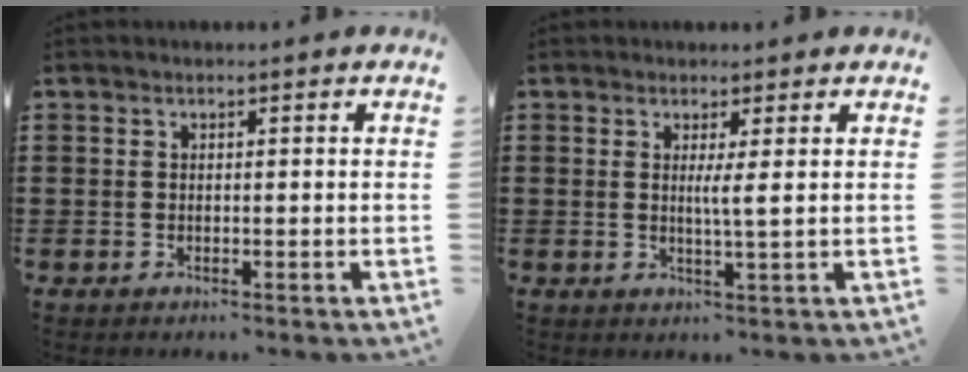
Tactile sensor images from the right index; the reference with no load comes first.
{"total": 2.4, "force": [0.7, -0.6, 2.3], "torque": [-0.045, -0.009, 0.010]}